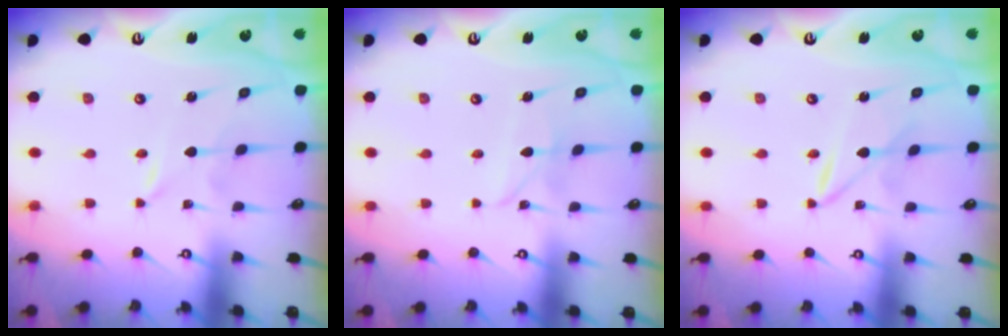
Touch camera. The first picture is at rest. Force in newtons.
{"total": 3.1, "press": 3.1, "slide": 0.1}
{"total": 2.1, "press": 2.1, "slide": 0.3}